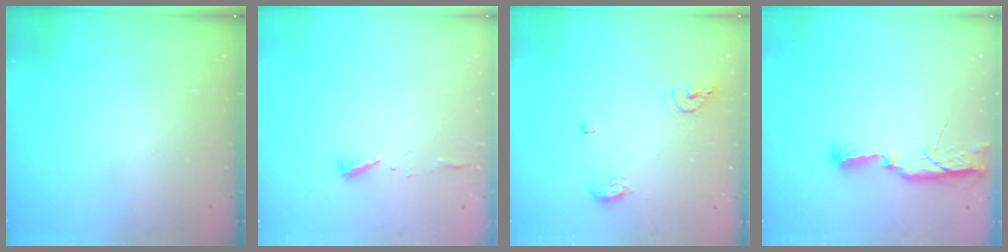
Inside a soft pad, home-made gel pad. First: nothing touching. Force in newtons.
{"total": 6.3, "press": 6.3, "slide": 0.5}
{"total": 11.0, "press": 8.3, "slide": 7.1}
{"total": 9.5, "press": 8.0, "slide": 5.2}